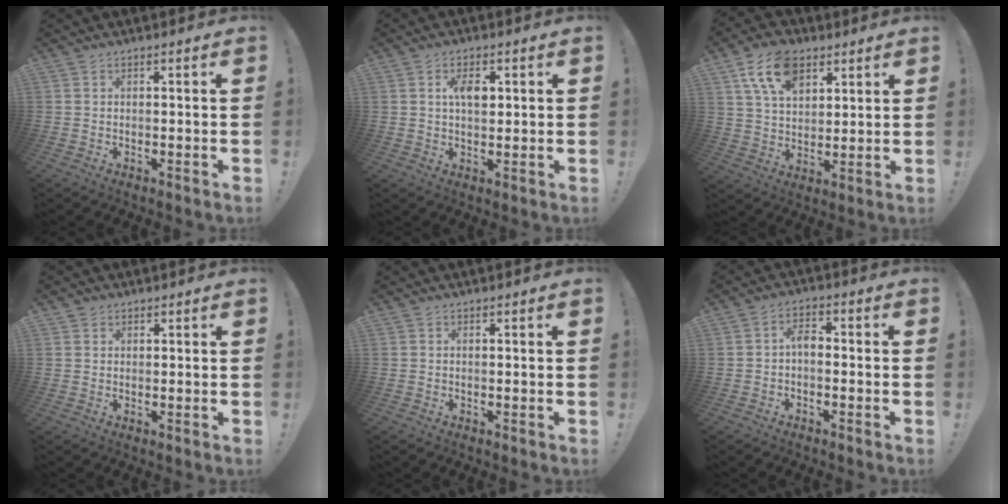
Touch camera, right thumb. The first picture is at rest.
{"total": 4.9, "force": [1.8, 2.6, 3.8], "torque": [-0.056, -0.003, 0.024]}
{"total": 13.4, "force": [7.3, 8.1, 7.8], "torque": [-0.134, -0.016, 0.139]}
{"total": 1.6, "force": [1.1, 1.1, 0.2], "torque": [0.000, -0.004, 0.020]}
{"total": 0.0}
{"total": 3.3, "force": [-0.6, 1.8, 2.7], "torque": [-0.058, 0.004, -0.015]}